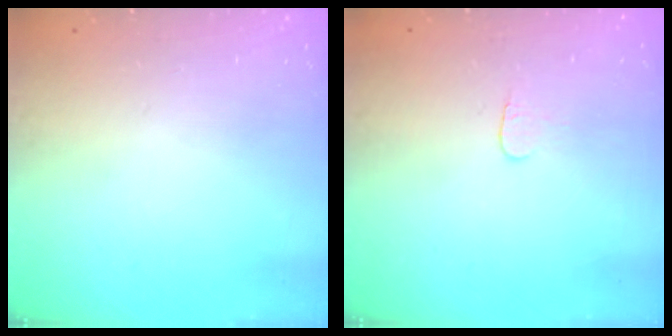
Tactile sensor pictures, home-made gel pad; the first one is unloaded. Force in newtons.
{"total": 3.8, "press": 3.8, "slide": 0.3}